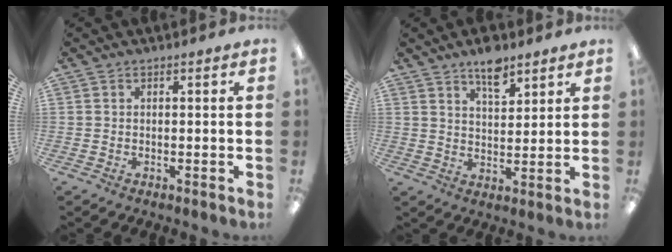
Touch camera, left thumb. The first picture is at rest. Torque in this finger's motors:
{"motor_torque": [0.60, 0.26, 0.40, -0.50, 0.01]}